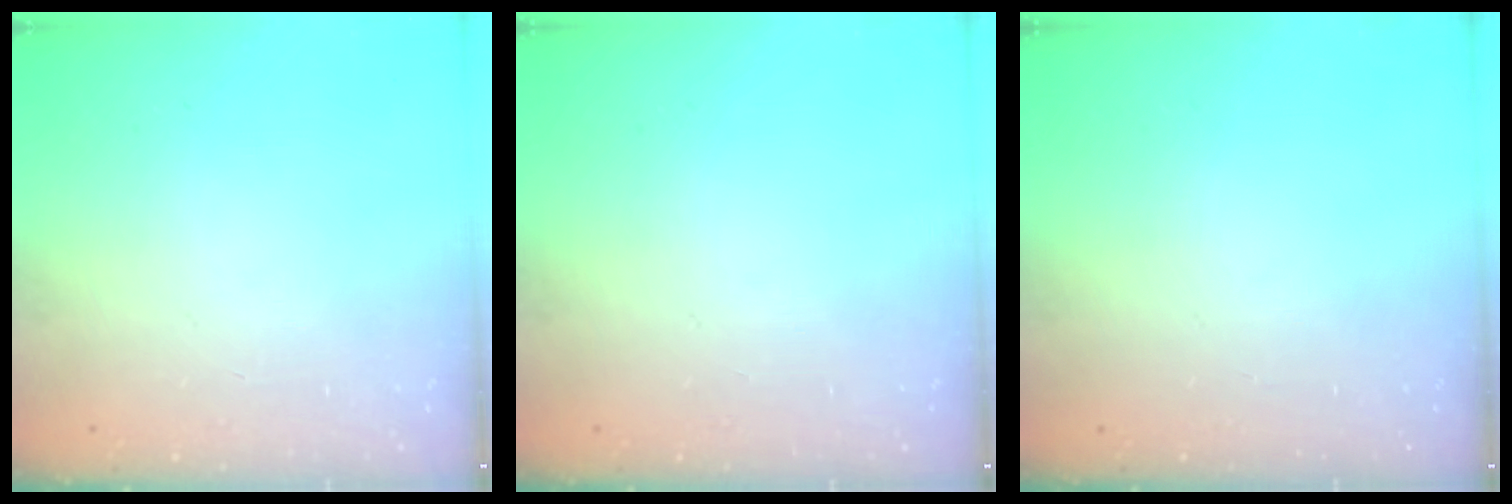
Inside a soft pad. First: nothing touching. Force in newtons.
{"total": 0.0}
{"total": 0.0}